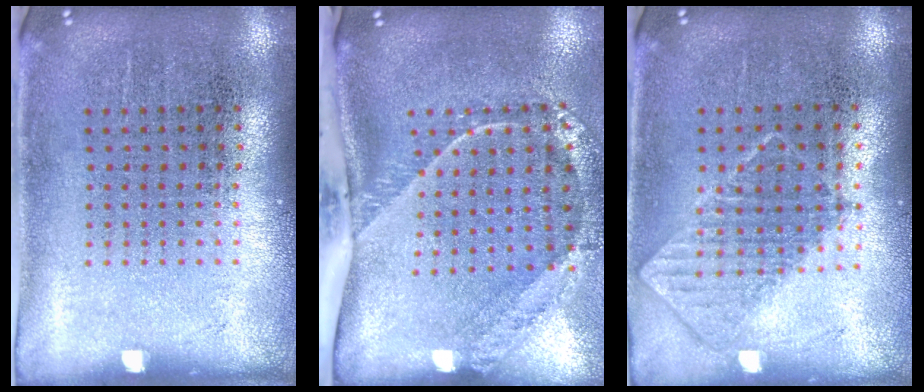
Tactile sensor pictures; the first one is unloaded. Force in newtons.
{"total": 2.7, "press": 1.8, "slide": 2.0}
{"total": 0.7, "press": 0.7, "slide": 0.1}